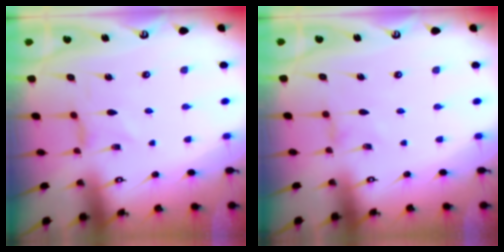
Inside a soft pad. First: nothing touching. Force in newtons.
{"total": 0.0}